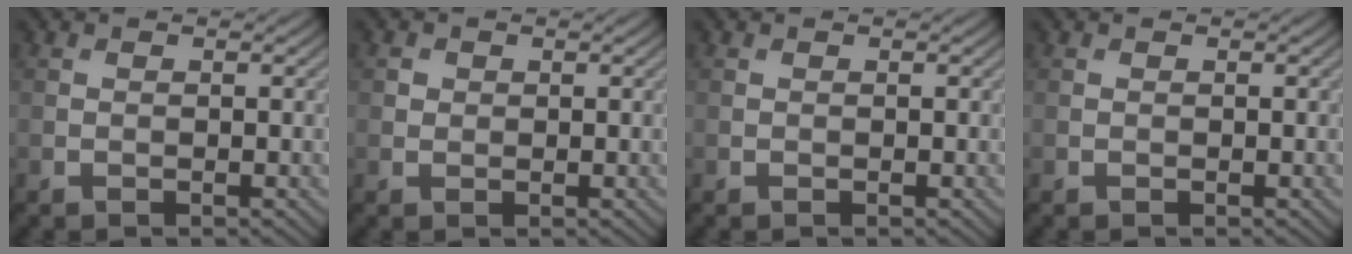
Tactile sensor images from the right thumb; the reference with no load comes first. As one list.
[{"total": 1.0, "force": [0.3, 0.9, 0.2], "torque": [-0.003, 0.000, 0.002]}, {"total": 0.0}, {"total": 0.0}]